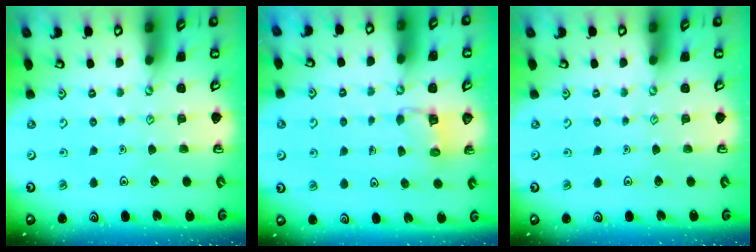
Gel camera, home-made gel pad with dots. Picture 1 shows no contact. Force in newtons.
{"total": 3.7, "press": 3.7, "slide": 0.4}
{"total": 0.0}